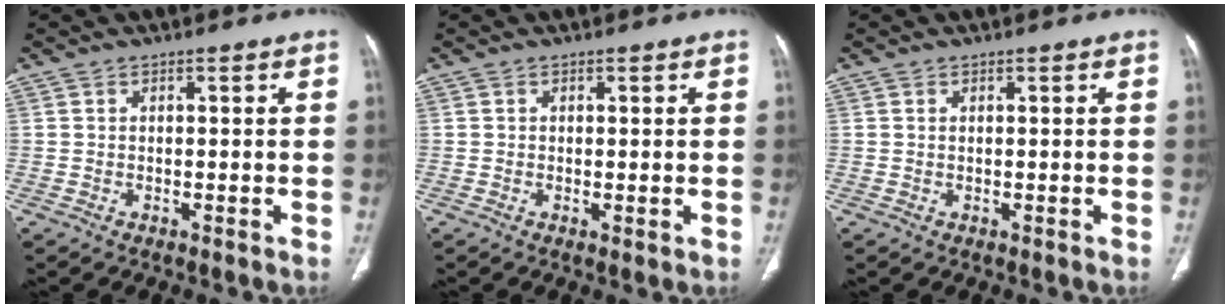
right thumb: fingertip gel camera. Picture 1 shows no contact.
{"total": 0.6, "force": [0.0, 0.3, 0.6], "torque": [-0.015, -0.004, 0.000]}
{"total": 0.0}